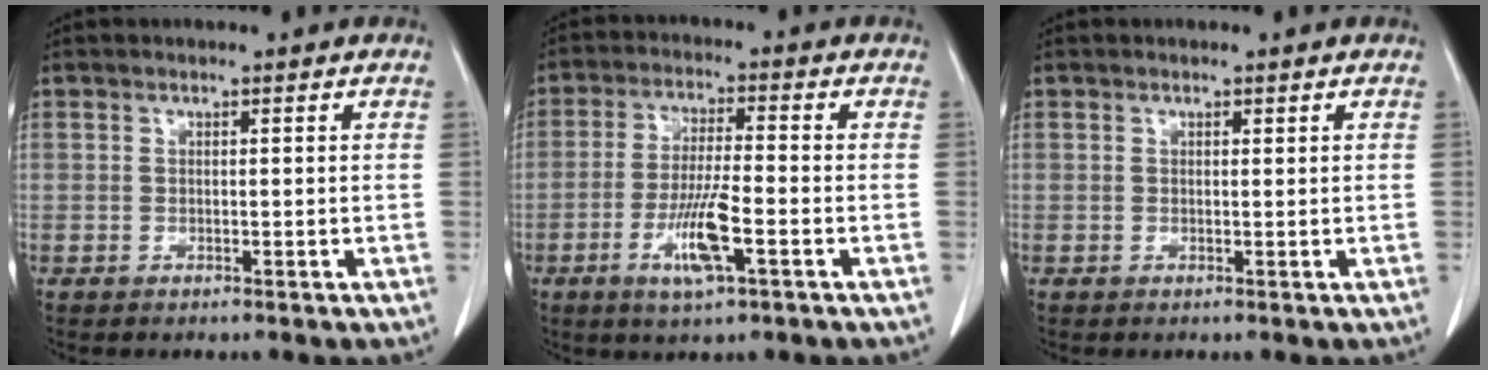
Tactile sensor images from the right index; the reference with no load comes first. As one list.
[{"total": 8.2, "force": [-3.2, 0.9, 7.5], "torque": [-0.148, -0.009, -0.055]}, {"total": 0.0}]